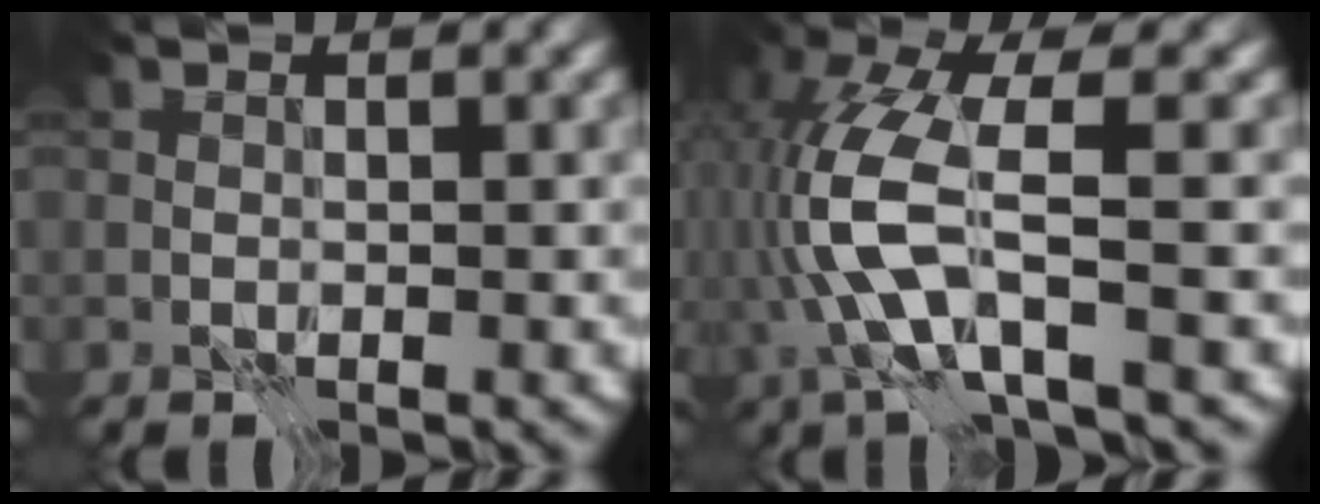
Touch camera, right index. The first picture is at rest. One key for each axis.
{"total": 7.5, "fx": -1.6, "fy": 2.2, "fz": 7.0, "tx": -0.177, "ty": 0.008, "tz": -0.041}